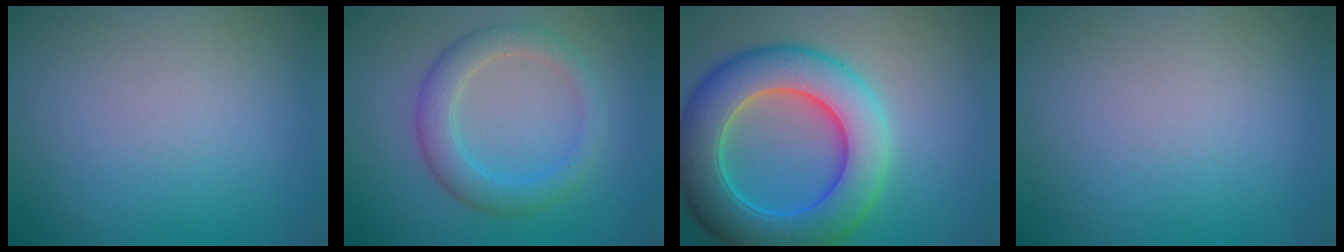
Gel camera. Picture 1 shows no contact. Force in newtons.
{"total": 3.5, "press": 3.5, "slide": 0.2}
{"total": 9.5, "press": 9.5, "slide": 0.2}
{"total": 0.0}